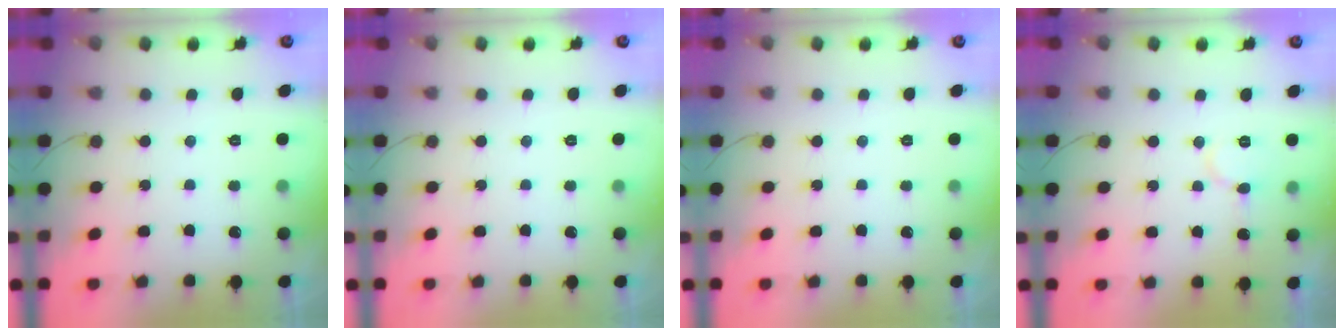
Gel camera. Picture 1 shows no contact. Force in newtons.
{"total": 0.0}
{"total": 0.0}
{"total": 6.6, "press": 6.5, "slide": 0.5}